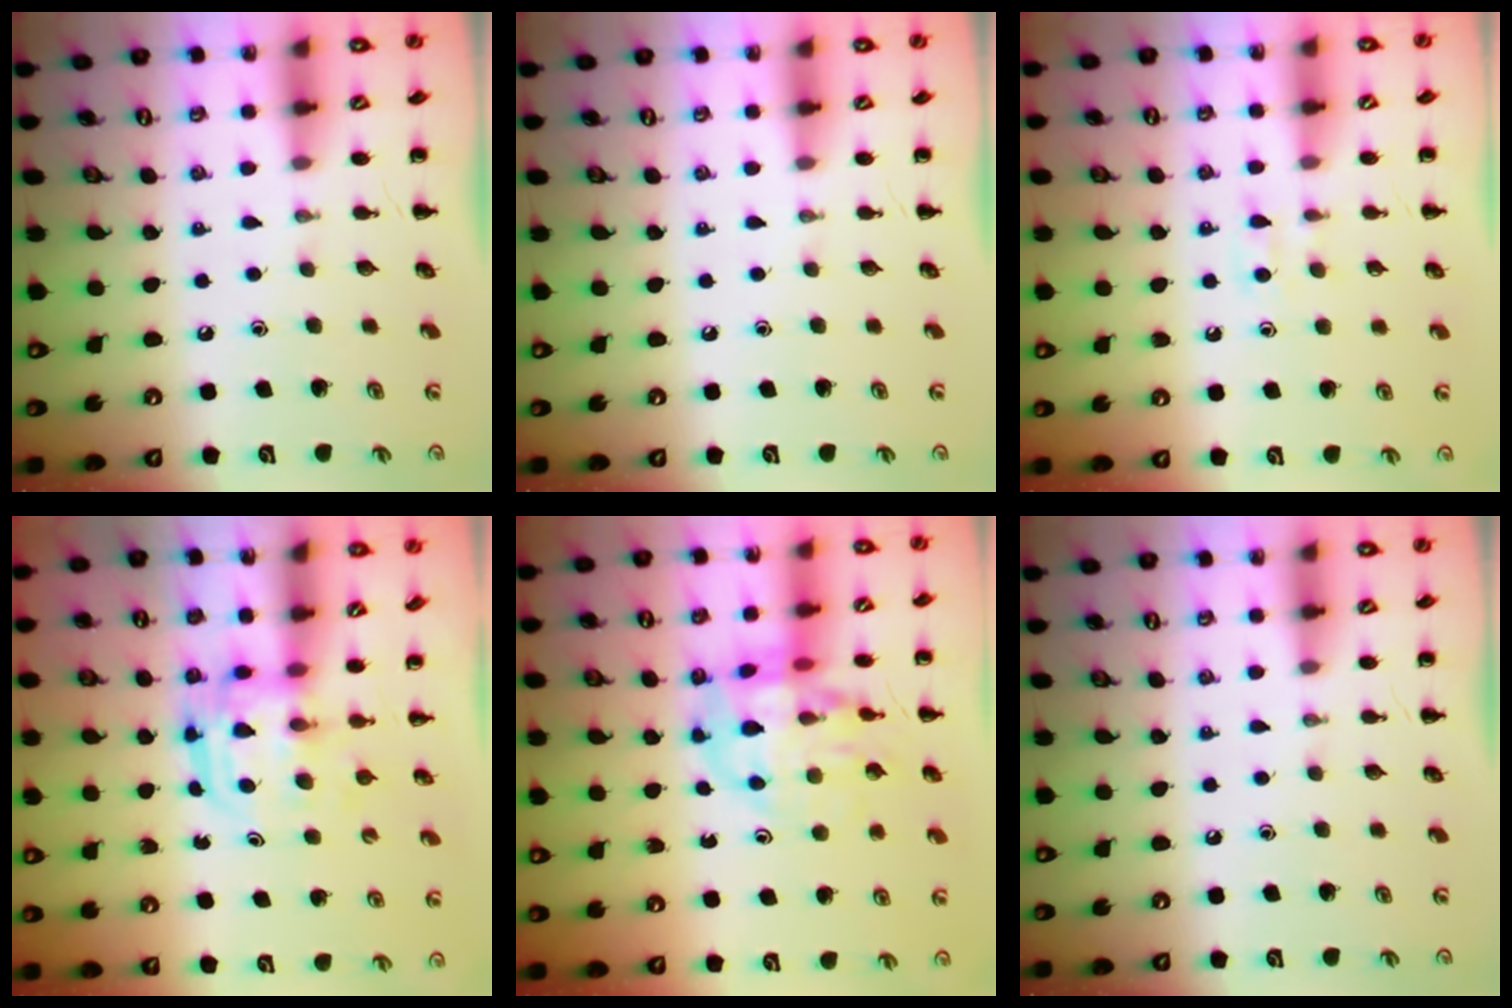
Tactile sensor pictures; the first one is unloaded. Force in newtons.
{"total": 0.0}
{"total": 4.5, "press": 4.3, "slide": 1.6}
{"total": 3.1, "press": 3.1, "slide": 0.2}
{"total": 12.5, "press": 12.4, "slide": 2.1}
{"total": 0.0}